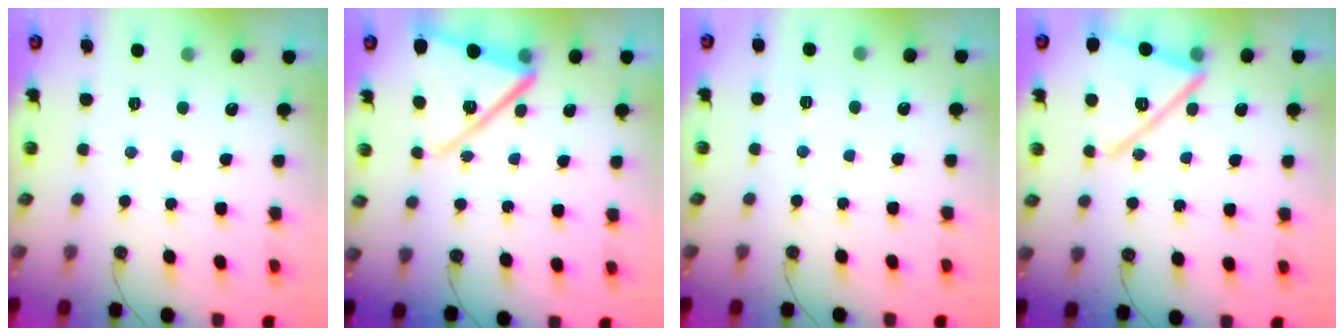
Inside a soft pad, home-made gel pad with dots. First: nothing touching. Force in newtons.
{"total": 14.8, "press": 14.6, "slide": 1.8}
{"total": 2.7, "press": 2.6, "slide": 0.7}
{"total": 17.0, "press": 17.0, "slide": 1.1}